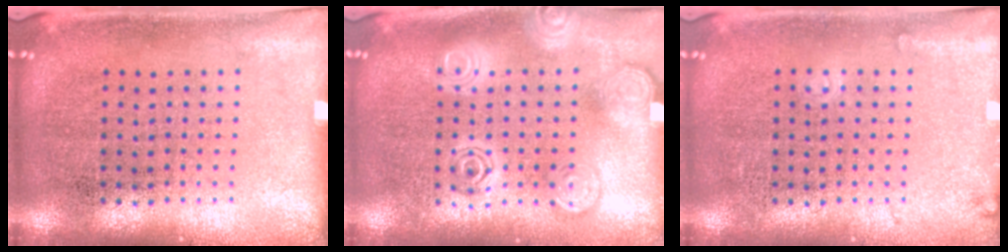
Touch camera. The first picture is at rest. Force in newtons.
{"total": 1.8, "press": 1.8, "slide": 0.2}
{"total": 1.0, "press": 1.0, "slide": 0.1}